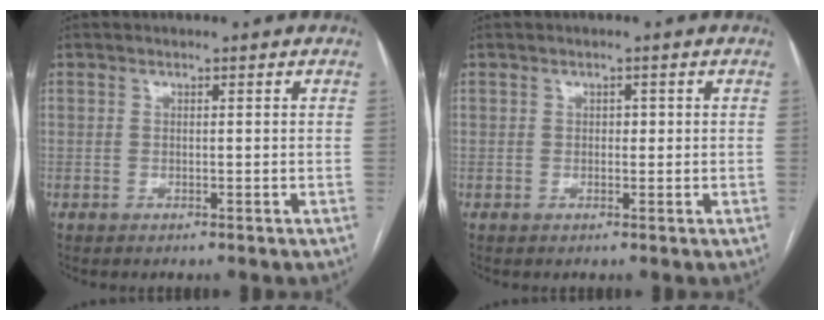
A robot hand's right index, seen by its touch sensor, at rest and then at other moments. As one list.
[{"total": 0.9, "force": [0.1, 0.7, 0.7], "torque": [-0.005, 0.003, -0.001]}]